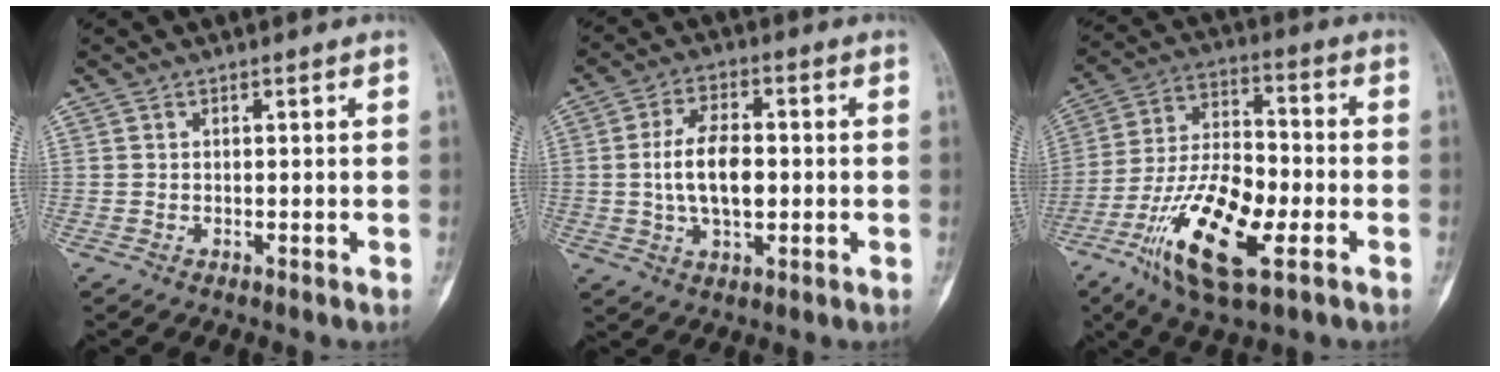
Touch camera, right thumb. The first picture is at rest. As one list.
[{"total": 10.0, "force": [-0.2, 5.3, 8.5], "torque": [-0.152, 0.006, -0.005]}, {"total": 18.8, "force": [-7.3, 7.4, 15.7], "torque": [-0.293, 0.022, -0.126]}]